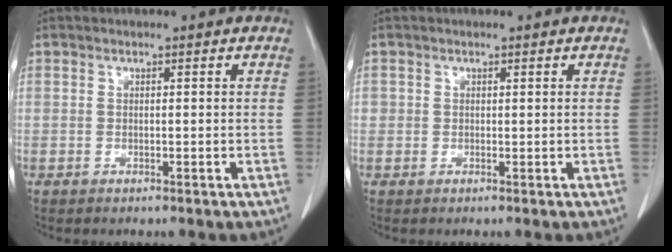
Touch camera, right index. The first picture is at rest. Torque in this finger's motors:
{"motor_torque": [0.04, 0.00, 0.03, 0.00]}